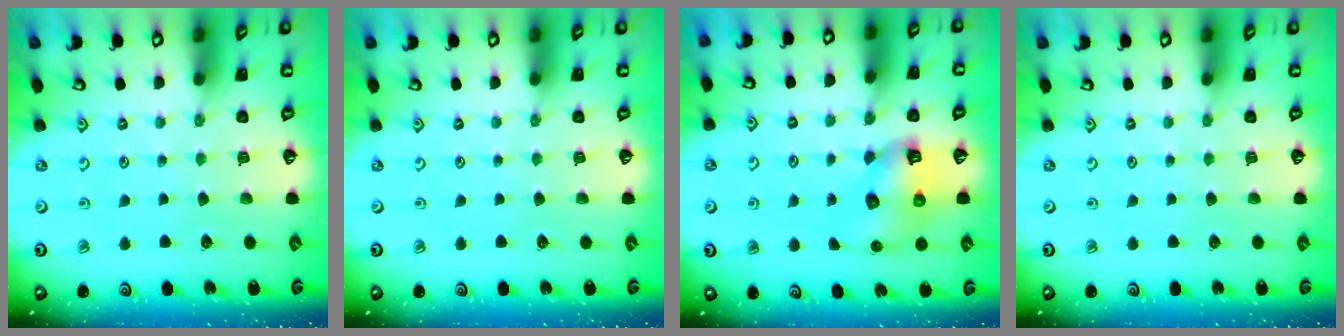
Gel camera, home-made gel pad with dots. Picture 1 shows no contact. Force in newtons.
{"total": 0.0}
{"total": 8.1, "press": 8.0, "slide": 0.9}
{"total": 0.0}